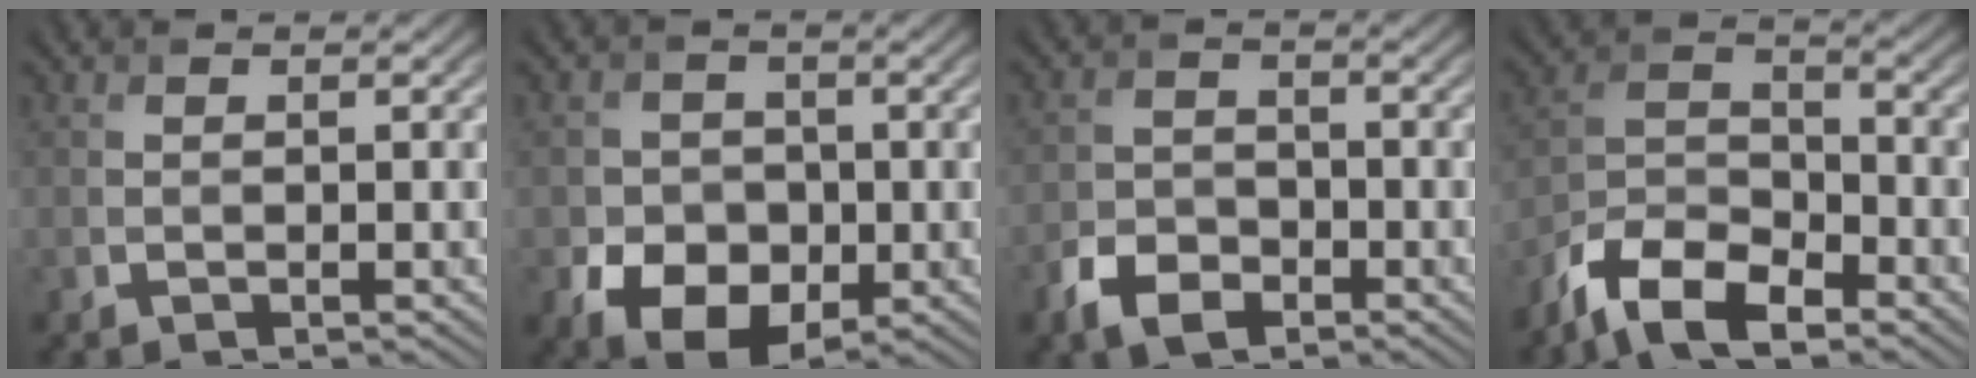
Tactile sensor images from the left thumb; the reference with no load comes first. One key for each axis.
{"total": 8.0, "fx": -2.5, "fy": 6.3, "fz": 4.3, "tx": -0.082, "ty": -0.021, "tz": -0.052}
{"total": 4.6, "fx": -2.8, "fy": 2.9, "fz": 2.2, "tx": -0.045, "ty": -0.005, "tz": -0.064}
{"total": 9.3, "fx": -6.8, "fy": 3.7, "fz": 5.1, "tx": -0.093, "ty": -0.004, "tz": -0.150}